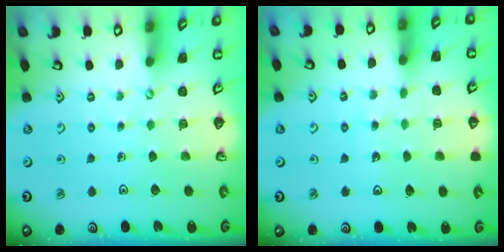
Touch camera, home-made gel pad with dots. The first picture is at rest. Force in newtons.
{"total": 4.0, "press": 4.0, "slide": 0.5}